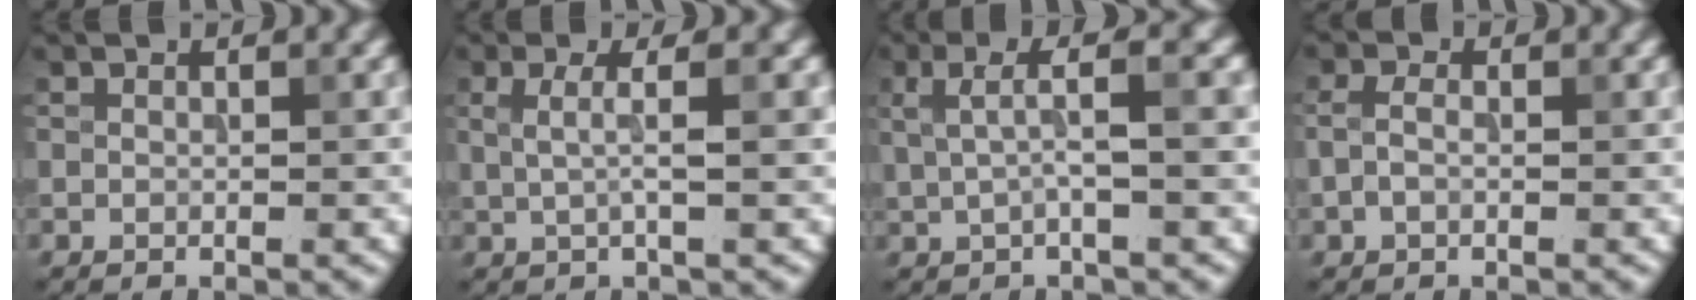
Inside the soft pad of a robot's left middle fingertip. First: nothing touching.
{"total": 2.9, "force": [0.4, 0.8, 2.8], "torque": [-0.045, 0.000, 0.005]}
{"total": 3.6, "force": [0.6, 0.7, 3.4], "torque": [-0.064, 0.008, 0.010]}
{"total": 1.5, "force": [-0.3, 0.9, 1.2], "torque": [-0.029, 0.004, -0.012]}